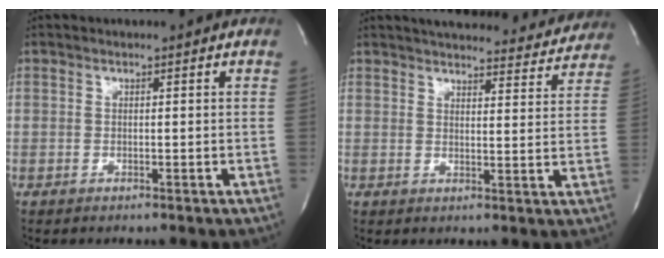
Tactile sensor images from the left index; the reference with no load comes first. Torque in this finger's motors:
{"motor_torque": [1.07, -1.06, 0.15, 0.02]}